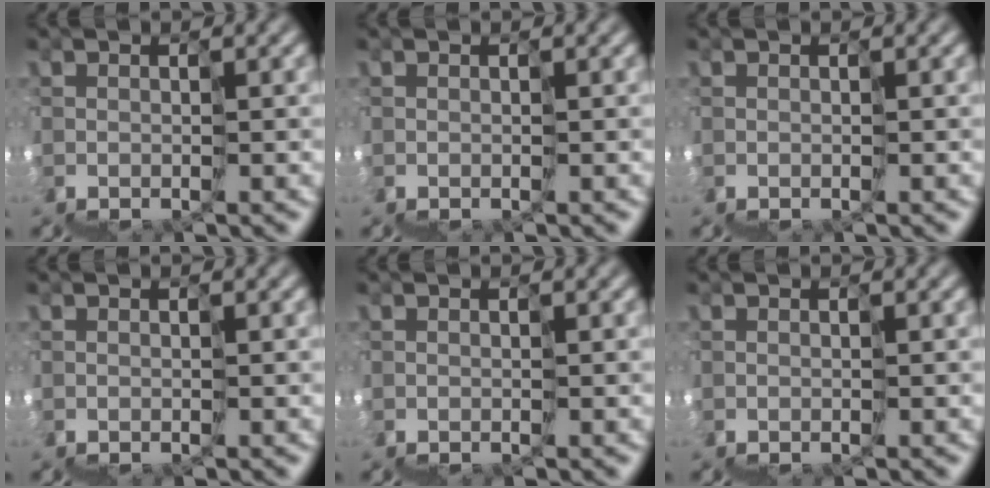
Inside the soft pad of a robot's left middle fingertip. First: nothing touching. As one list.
[{"total": 0.0}, {"total": 0.0}, {"total": 0.0}, {"total": 0.0}, {"total": 0.0}]